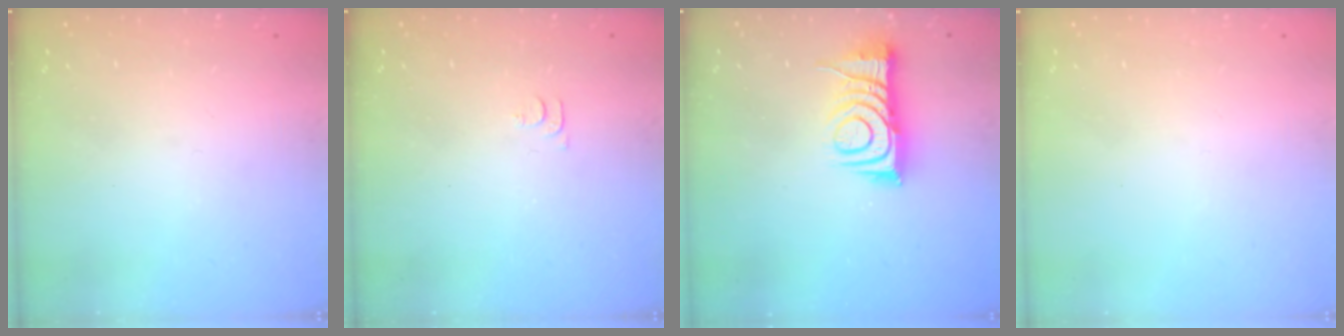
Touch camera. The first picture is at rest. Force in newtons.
{"total": 4.6, "press": 4.5, "slide": 0.7}
{"total": 10.0, "press": 10.0, "slide": 0.3}
{"total": 1.7, "press": 1.6, "slide": 0.1}